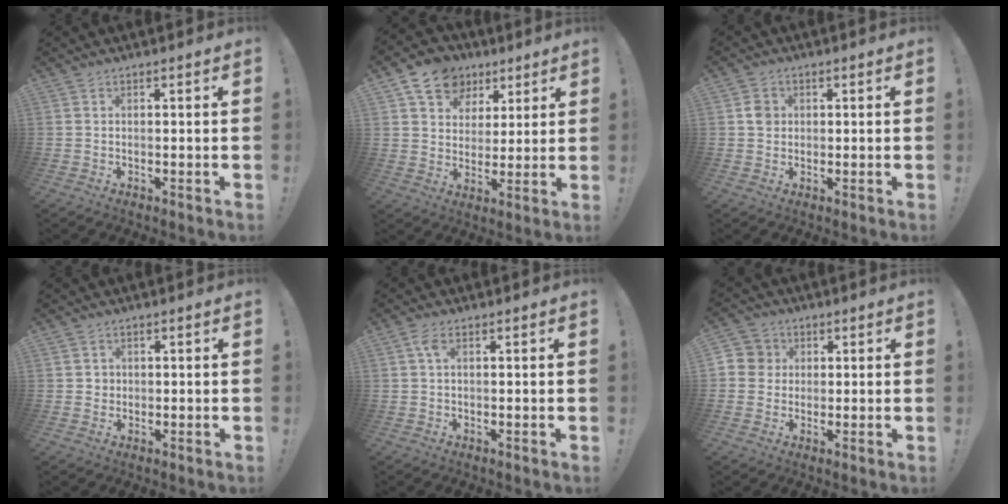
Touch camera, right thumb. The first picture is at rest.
{"total": 11.8, "force": [6.4, 9.1, 3.9], "torque": [-0.055, -0.039, 0.126]}
{"total": 3.2, "force": [0.4, 3.0, 1.2], "torque": [-0.006, -0.001, 0.004]}
{"total": 2.0, "force": [0.4, 2.0, 0.4], "torque": [-0.001, -0.001, 0.006]}
{"total": 2.9, "force": [0.7, 1.2, 2.6], "torque": [-0.048, 0.003, 0.010]}
{"total": 5.6, "force": [0.6, 5.4, 1.3], "torque": [-0.019, 0.001, 0.013]}